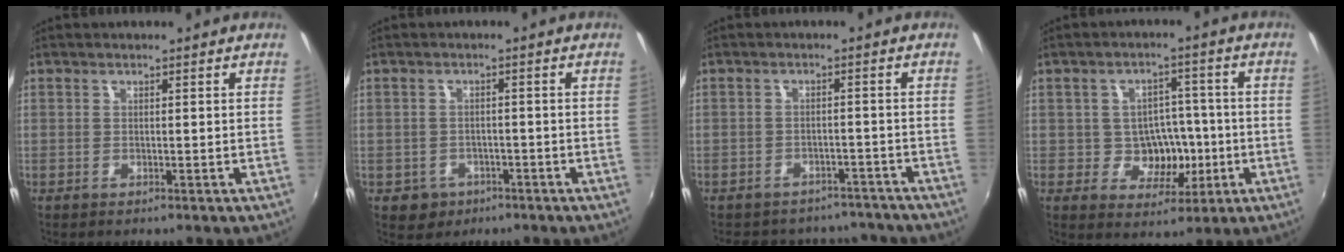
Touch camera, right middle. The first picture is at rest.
{"total": 4.9, "force": [-2.2, 4.3, 1.2], "torque": [-0.038, -0.002, -0.026]}
{"total": 13.0, "force": [-11.1, 5.8, 3.4], "torque": [-0.081, 0.013, -0.133]}
{"total": 7.5, "force": [-1.2, 6.6, 3.4], "torque": [-0.064, 0.010, -0.005]}